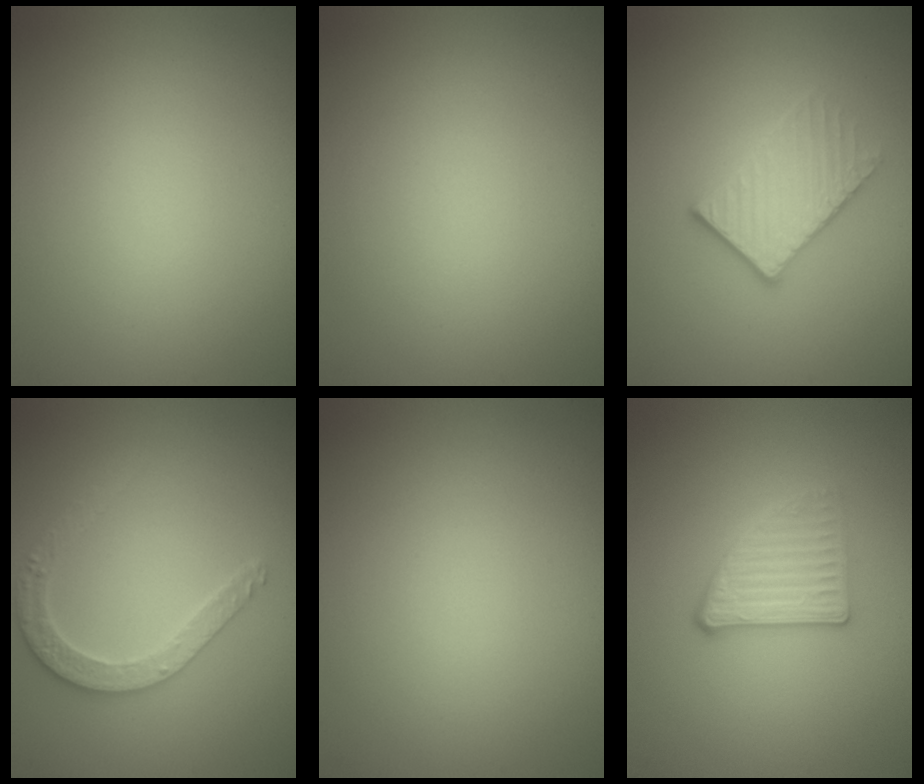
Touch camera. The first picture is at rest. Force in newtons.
{"total": 0.0}
{"total": 3.1, "press": 2.8, "slide": 1.4}
{"total": 2.8, "press": 2.7, "slide": 0.5}
{"total": 0.0}
{"total": 2.8, "press": 2.5, "slide": 1.4}